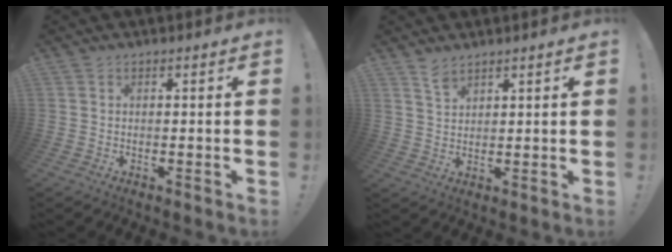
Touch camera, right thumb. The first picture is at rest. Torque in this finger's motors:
{"motor_torque": [0.24, 0.39, 0.02, -0.18, 0.00]}